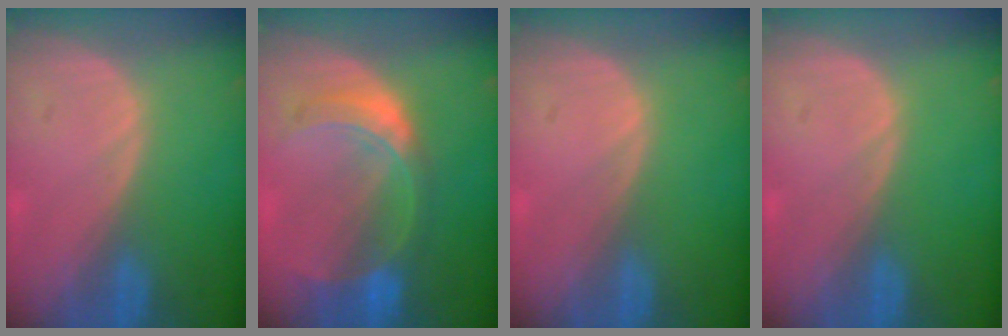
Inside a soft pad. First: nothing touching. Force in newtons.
{"total": 7.6, "press": 6.6, "slide": 3.8}
{"total": 0.0}
{"total": 0.0}